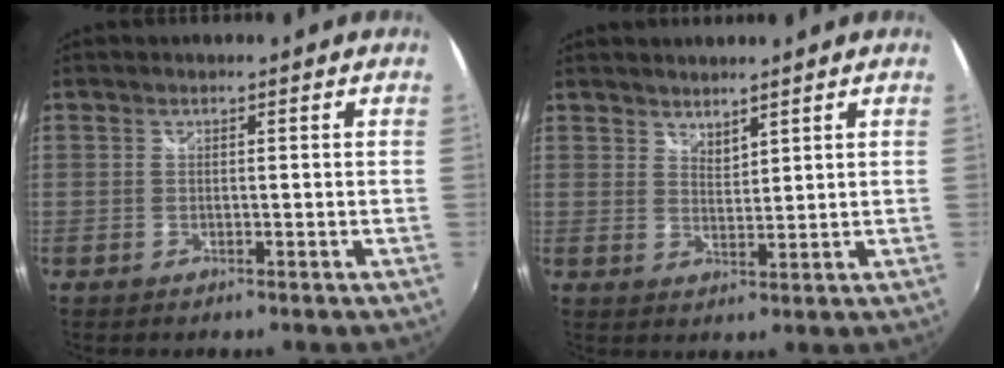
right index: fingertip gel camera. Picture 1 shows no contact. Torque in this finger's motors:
{"motor_torque": [-0.11, 0.09, -0.02, 0.00]}